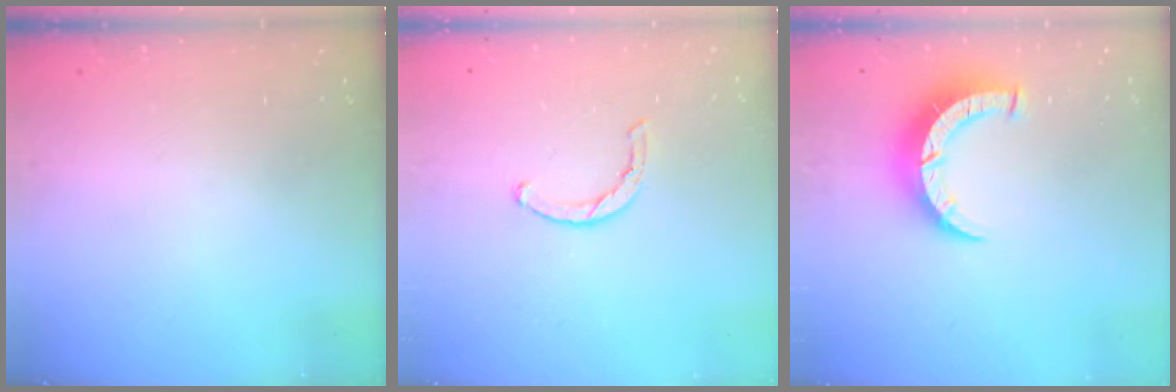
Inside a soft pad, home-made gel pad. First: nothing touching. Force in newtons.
{"total": 1.9, "press": 1.9, "slide": 0.3}
{"total": 8.6, "press": 8.6, "slide": 0.5}